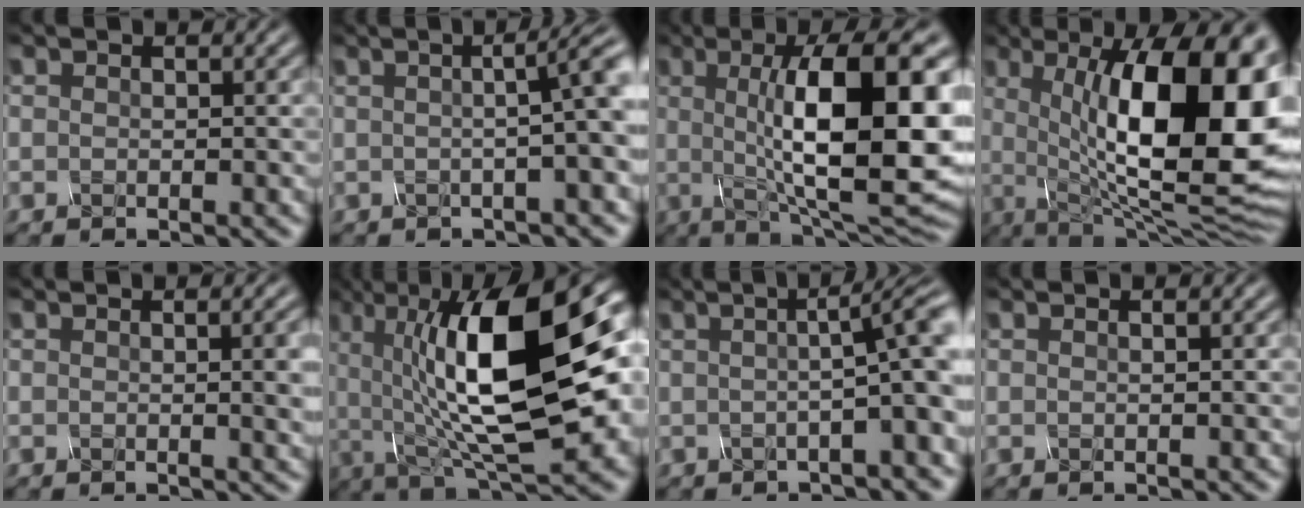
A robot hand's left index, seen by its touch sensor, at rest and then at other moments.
{"total": 6.7, "force": [0.8, 1.7, 6.5], "torque": [-0.053, 0.019, 0.005]}
{"total": 14.6, "force": [1.1, 4.4, 13.8], "torque": [-0.175, 0.002, 0.012]}
{"total": 17.4, "force": [2.5, 6.2, 16.1], "torque": [-0.205, 0.006, 0.032]}
{"total": 3.8, "force": [0.2, 1.4, 3.6], "torque": [-0.029, 0.006, 0.001]}
{"total": 15.0, "force": [1.9, 5.3, 13.9], "torque": [-0.228, 0.000, 0.025]}
{"total": 7.6, "force": [0.7, 1.5, 7.4], "torque": [-0.083, 0.021, 0.003]}
{"total": 0.7, "force": [0.1, 0.3, 0.6], "torque": [-0.004, 0.001, -0.004]}